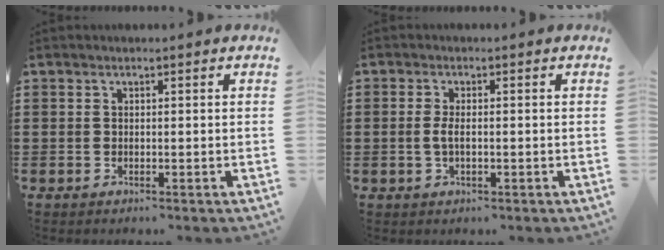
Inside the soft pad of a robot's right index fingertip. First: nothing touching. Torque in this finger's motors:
{"motor_torque": [0.75, 1.37, 0.03, -0.02]}